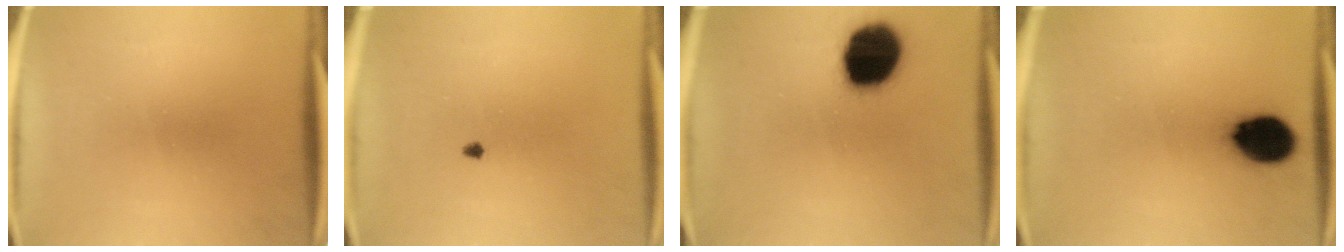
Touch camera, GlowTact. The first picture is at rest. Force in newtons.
{"total": 0.7}
{"total": 20.0}
{"total": 11.9}